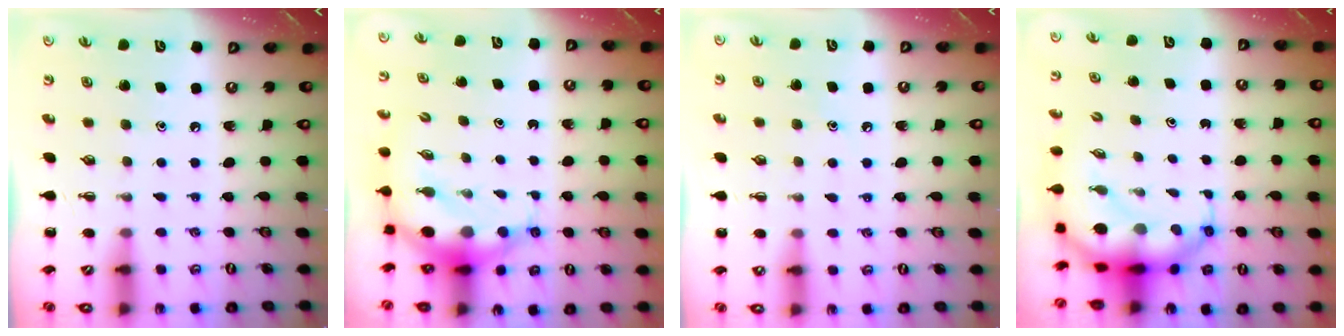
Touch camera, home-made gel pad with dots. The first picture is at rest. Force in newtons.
{"total": 8.0, "press": 7.7, "slide": 2.0}
{"total": 6.7, "press": 6.5, "slide": 1.5}
{"total": 8.2, "press": 7.9, "slide": 2.3}